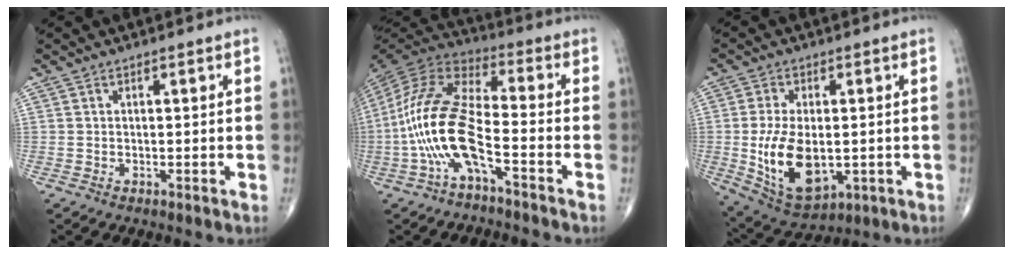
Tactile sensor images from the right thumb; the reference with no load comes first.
{"total": 15.8, "force": [-5.3, 5.4, 13.9], "torque": [-0.305, 0.051, -0.106]}
{"total": 13.7, "force": [-1.5, 7.6, 11.3], "torque": [-0.201, -0.013, -0.005]}